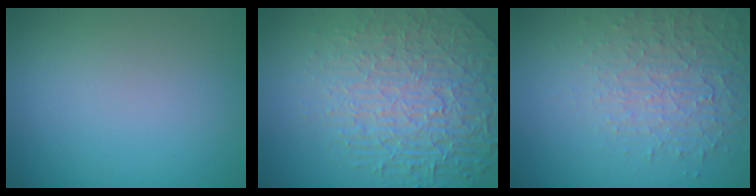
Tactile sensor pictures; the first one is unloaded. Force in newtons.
{"total": 8.6, "press": 5.8, "slide": 6.3}
{"total": 4.9, "press": 3.2, "slide": 3.6}